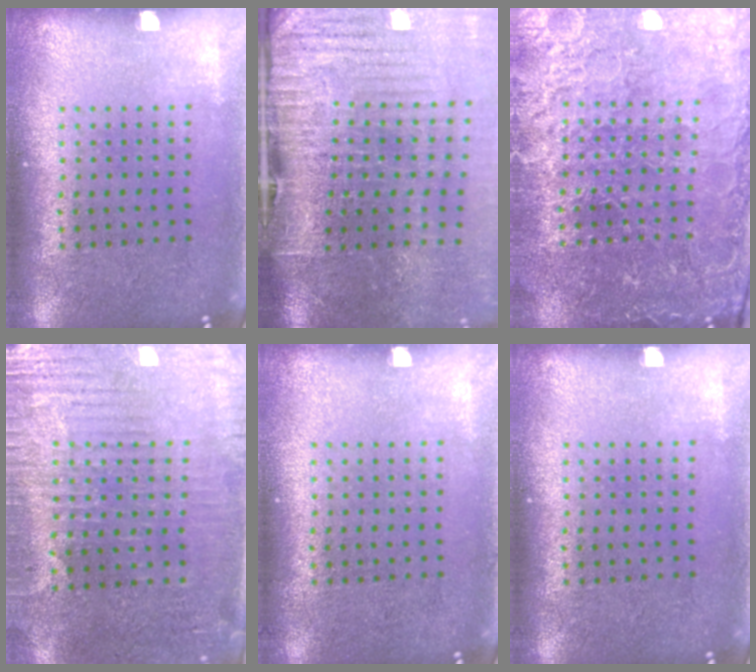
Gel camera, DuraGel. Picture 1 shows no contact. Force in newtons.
{"total": 4.3, "press": 3.7, "slide": 2.2}
{"total": 3.7, "press": 3.6, "slide": 1.0}
{"total": 3.2, "press": 2.9, "slide": 1.3}
{"total": 0.0}
{"total": 0.0}